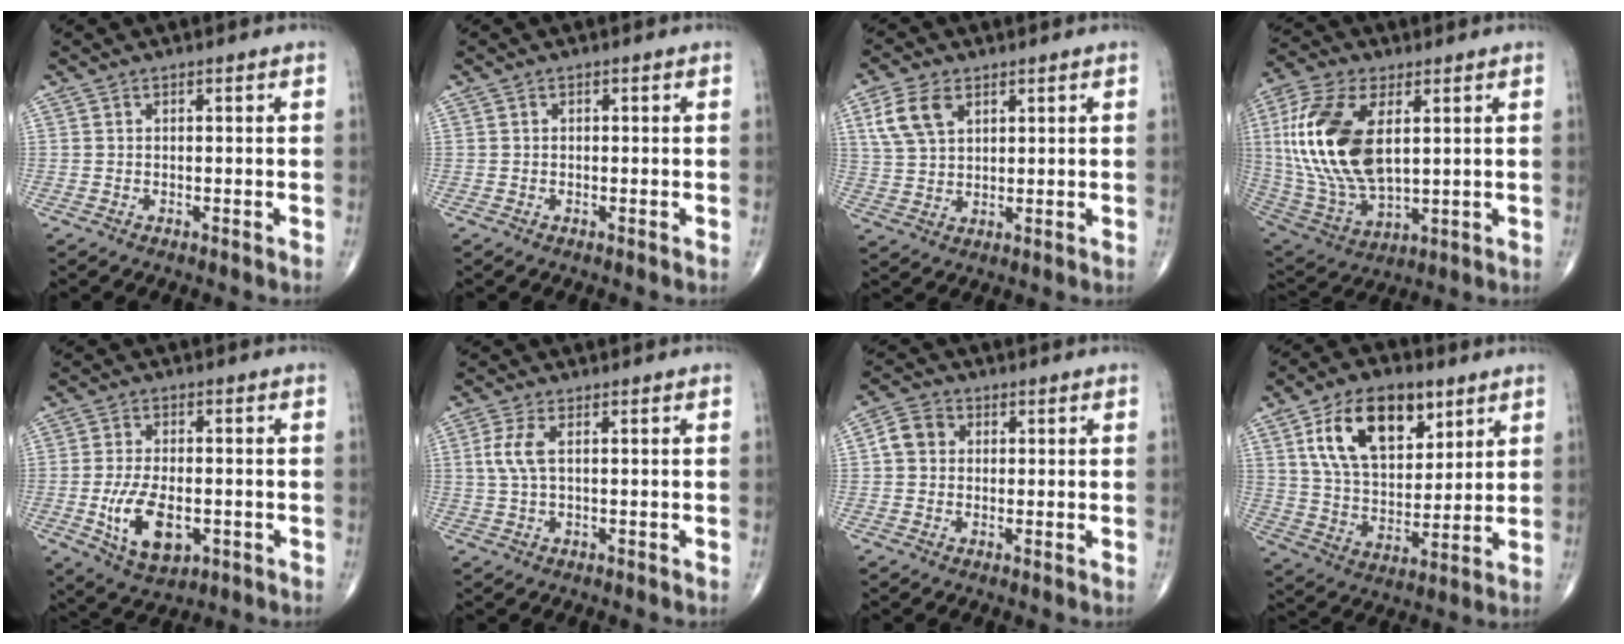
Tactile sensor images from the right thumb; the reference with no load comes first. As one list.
[{"total": 0.0}, {"total": 7.7, "force": [3.4, 4.7, 5.1], "torque": [-0.099, -0.004, 0.071]}, {"total": 21.2, "force": [4.0, 11.1, 17.6], "torque": [-0.375, -0.018, 0.079]}, {"total": 10.3, "force": [-2.6, 5.5, 8.4], "torque": [-0.149, -0.003, -0.034]}, {"total": 4.2, "force": [0.8, 1.5, 3.8], "torque": [-0.105, 0.009, 0.019]}, {"total": 4.5, "force": [0.5, 3.9, 2.3], "torque": [-0.033, 0.012, 0.000]}, {"total": 17.8, "force": [8.2, 10.0, 12.3], "torque": [-0.171, -0.030, 0.151]}]